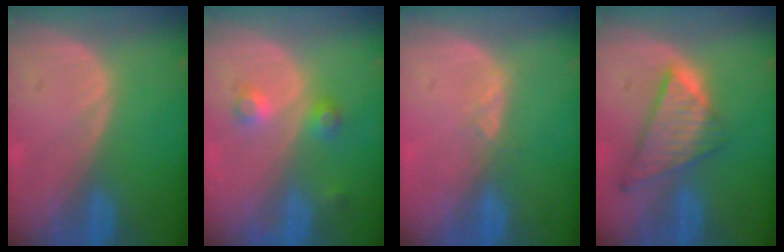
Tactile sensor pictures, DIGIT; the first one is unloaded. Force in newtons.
{"total": 3.7, "press": 3.4, "slide": 1.6}
{"total": 1.6, "press": 1.5, "slide": 0.7}
{"total": 8.6, "press": 7.3, "slide": 4.5}